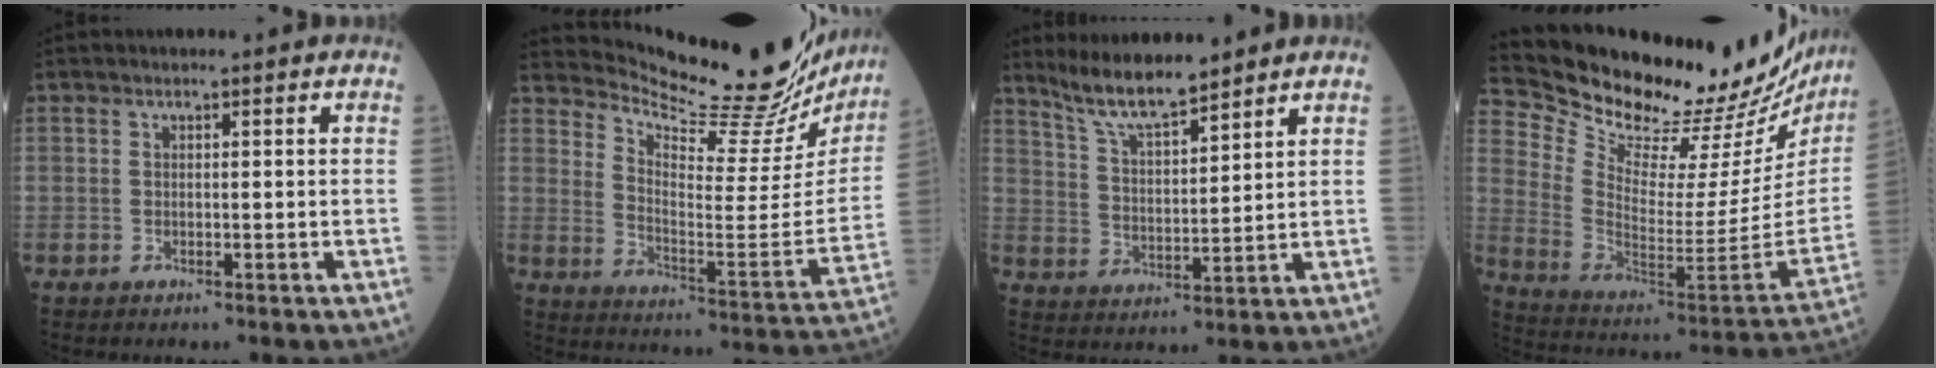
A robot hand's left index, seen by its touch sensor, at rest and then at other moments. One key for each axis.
{"total": 24.4, "fx": 23.0, "fy": 3.6, "fz": 7.3, "tx": -0.116, "ty": -0.091, "tz": 0.302}
{"total": 8.5, "fx": 7.6, "fy": 0.6, "fz": 3.7, "tx": -0.080, "ty": 0.003, "tz": 0.148}
{"total": 33.3, "fx": 30.0, "fy": 7.1, "fz": 12.4, "tx": -0.221, "ty": -0.109, "tz": 0.408}